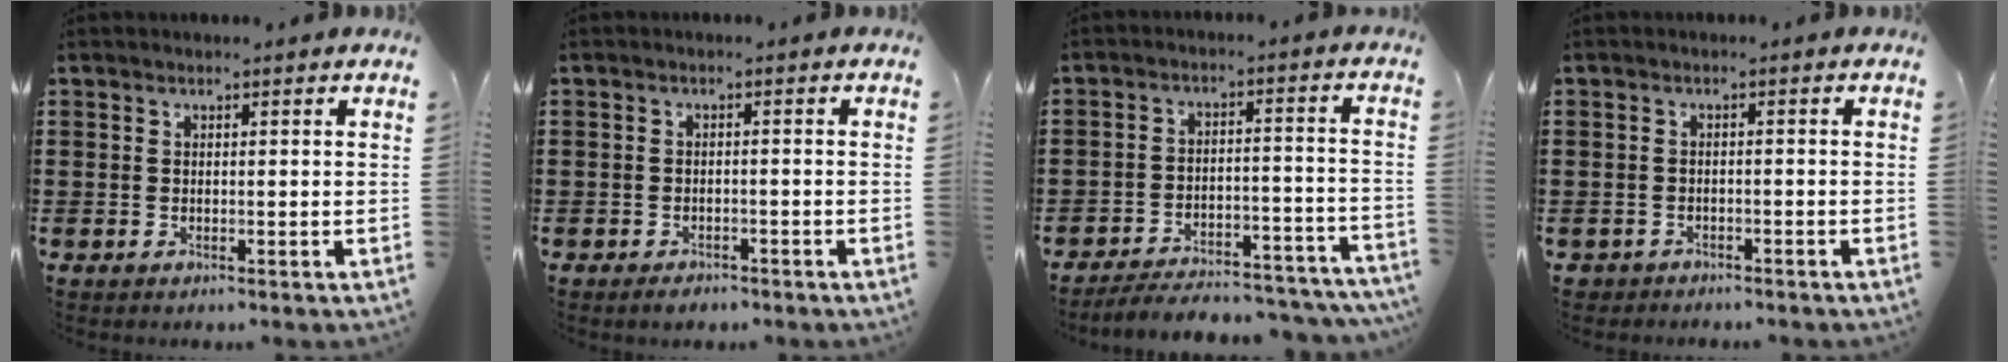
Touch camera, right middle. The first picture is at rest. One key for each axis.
{"total": 1.4, "fx": -1.3, "fy": 0.4, "fz": 0.1, "tx": -0.007, "ty": -0.001, "tz": -0.027}
{"total": 5.4, "fx": -5.2, "fy": 0.6, "fz": 1.2, "tx": -0.020, "ty": 0.005, "tz": -0.102}
{"total": 1.6, "fx": -1.5, "fy": 0.5, "fz": -0.2, "tx": -0.004, "ty": -0.002, "tz": -0.035}